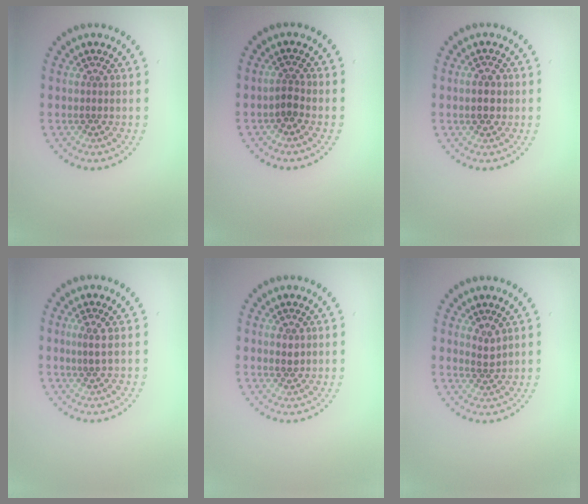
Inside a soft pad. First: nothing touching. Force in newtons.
{"total": 1.2, "press": 0.9, "slide": 0.8}
{"total": 2.6, "press": 2.6, "slide": 0.2}
{"total": 1.0, "press": 0.8, "slide": 0.7}
{"total": 1.0, "press": 1.0, "slide": 0.2}
{"total": 1.1, "press": 0.8, "slide": 0.8}